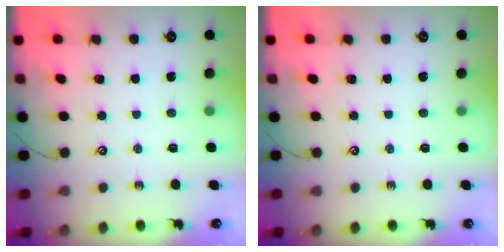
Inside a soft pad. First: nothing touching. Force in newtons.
{"total": 0.0}